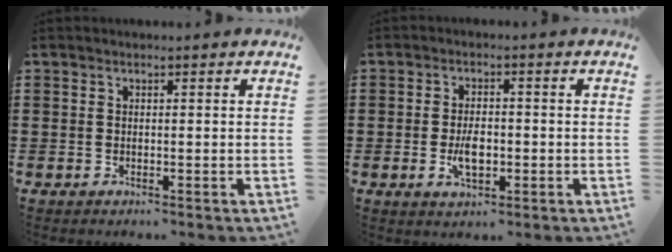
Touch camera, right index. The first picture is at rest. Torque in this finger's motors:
{"motor_torque": [1.65, 0.49, 0.50, 0.06]}